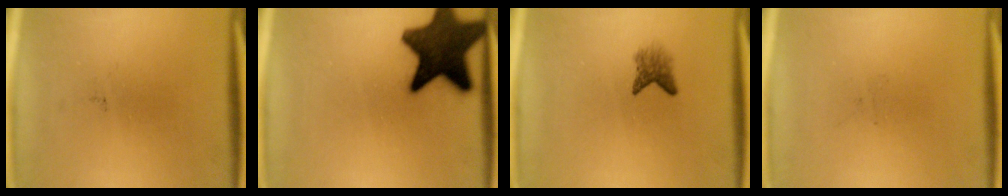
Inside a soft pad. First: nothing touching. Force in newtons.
{"total": 16.3}
{"total": 2.3}
{"total": 0.0}